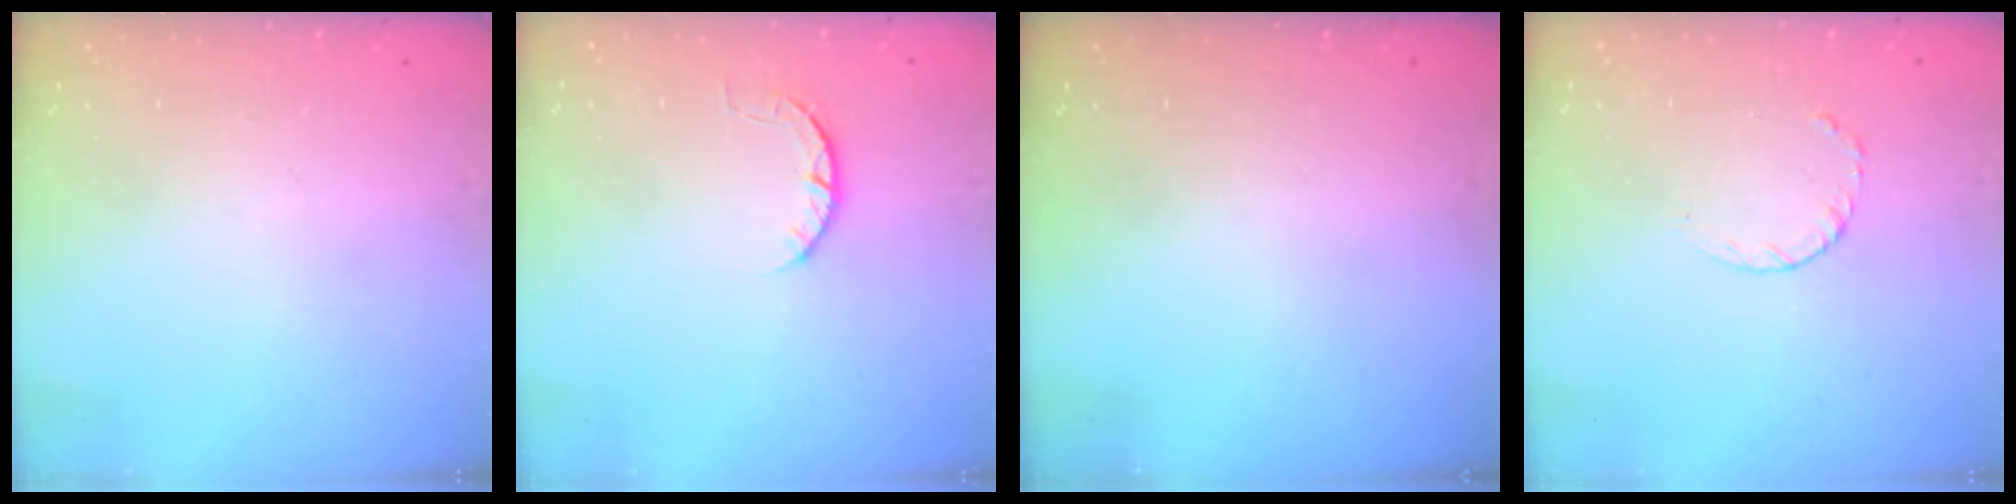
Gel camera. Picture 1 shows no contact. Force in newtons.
{"total": 4.5, "press": 4.5, "slide": 0.7}
{"total": 0.0}
{"total": 3.5, "press": 3.5, "slide": 0.4}